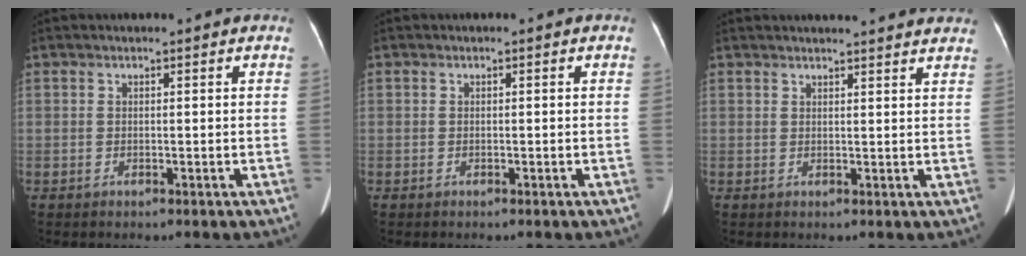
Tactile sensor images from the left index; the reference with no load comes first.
{"total": 0.0}
{"total": 13.6, "force": [12.8, 1.1, 4.5], "torque": [-0.050, 0.018, 0.141]}